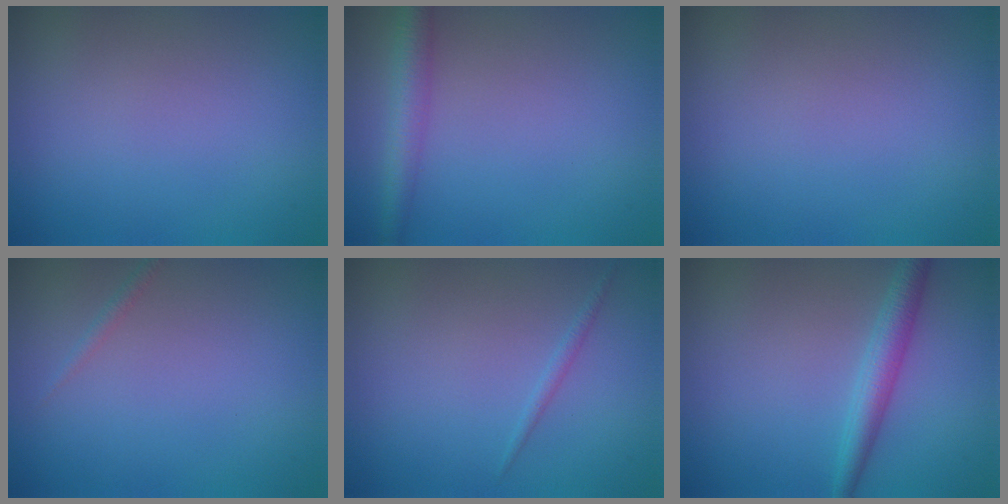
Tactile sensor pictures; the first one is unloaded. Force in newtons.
{"total": 3.0, "press": 3.0, "slide": 0.1}
{"total": 0.0}
{"total": 0.6, "press": 0.6, "slide": 0.0}
{"total": 0.7, "press": 0.7, "slide": 0.0}
{"total": 2.7, "press": 2.7, "slide": 0.1}